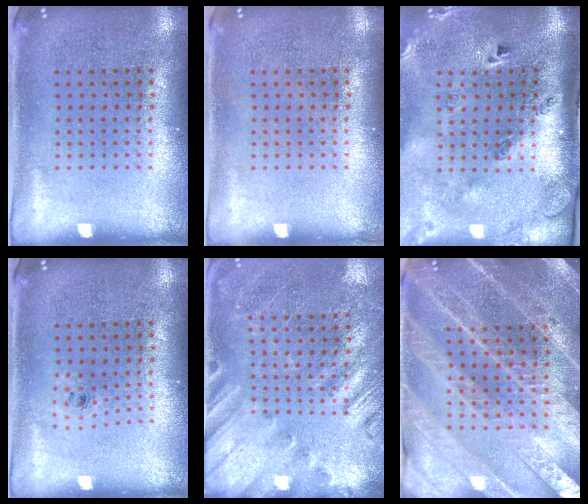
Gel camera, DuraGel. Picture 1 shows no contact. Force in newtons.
{"total": 0.0}
{"total": 3.0, "press": 2.0, "slide": 2.2}
{"total": 0.5, "press": 0.3, "slide": 0.4}
{"total": 2.2, "press": 2.0, "slide": 1.0}
{"total": 4.1, "press": 3.7, "slide": 1.6}